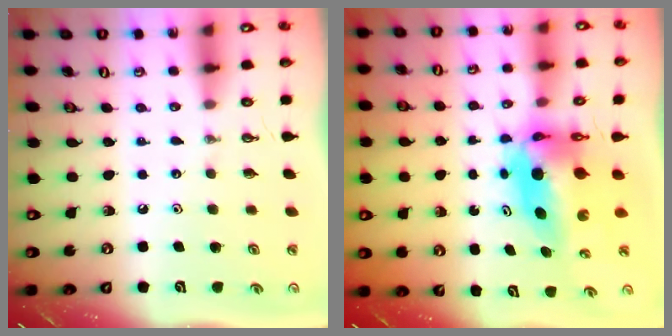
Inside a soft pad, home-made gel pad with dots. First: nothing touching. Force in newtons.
{"total": 8.2, "press": 8.1, "slide": 0.9}